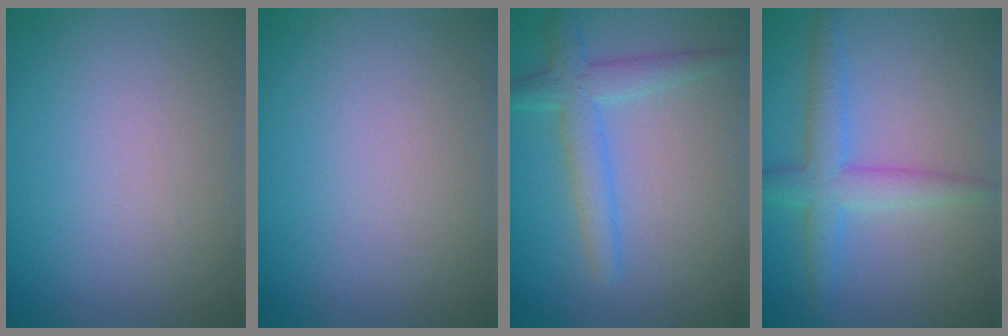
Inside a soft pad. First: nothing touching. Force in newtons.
{"total": 0.0}
{"total": 3.4, "press": 3.4, "slide": 0.1}
{"total": 3.7, "press": 3.7, "slide": 0.0}